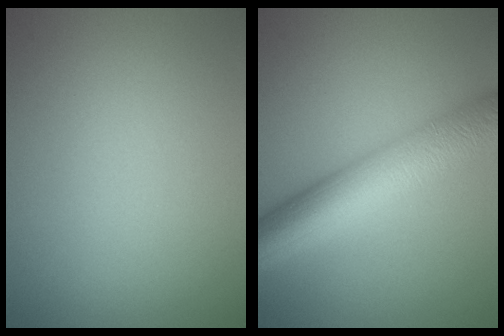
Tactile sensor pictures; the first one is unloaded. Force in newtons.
{"total": 8.4, "press": 8.4, "slide": 0.2}